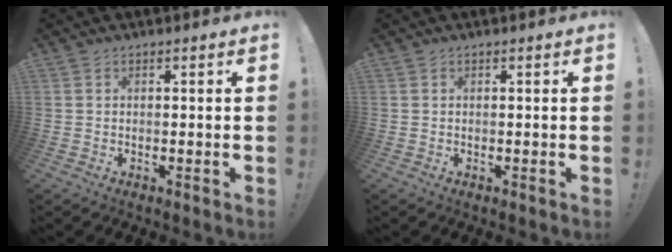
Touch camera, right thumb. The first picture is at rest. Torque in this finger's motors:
{"motor_torque": [0.00, 0.00, -0.02, -0.02, 0.01]}